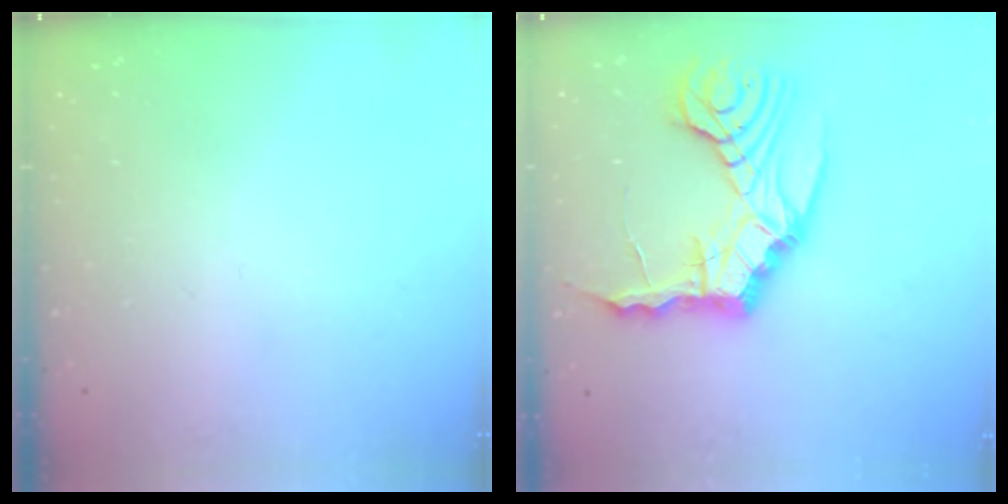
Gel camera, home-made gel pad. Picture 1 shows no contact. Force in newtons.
{"total": 14.3, "press": 14.1, "slide": 2.3}